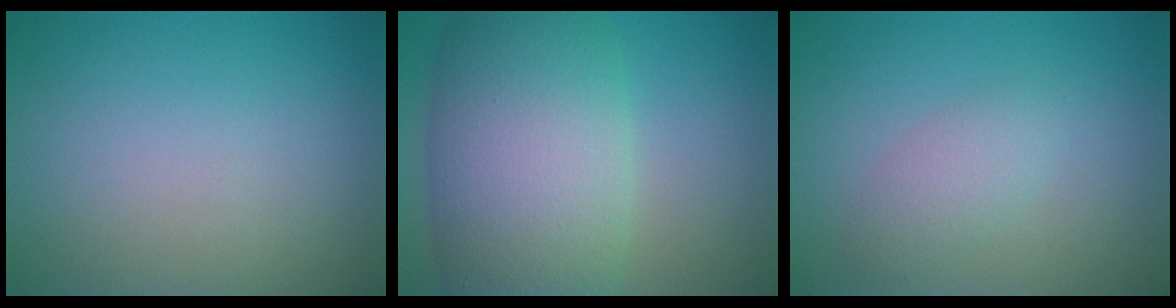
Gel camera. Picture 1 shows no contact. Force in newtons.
{"total": 11.5, "press": 11.5, "slide": 0.6}
{"total": 2.1, "press": 2.1, "slide": 0.1}